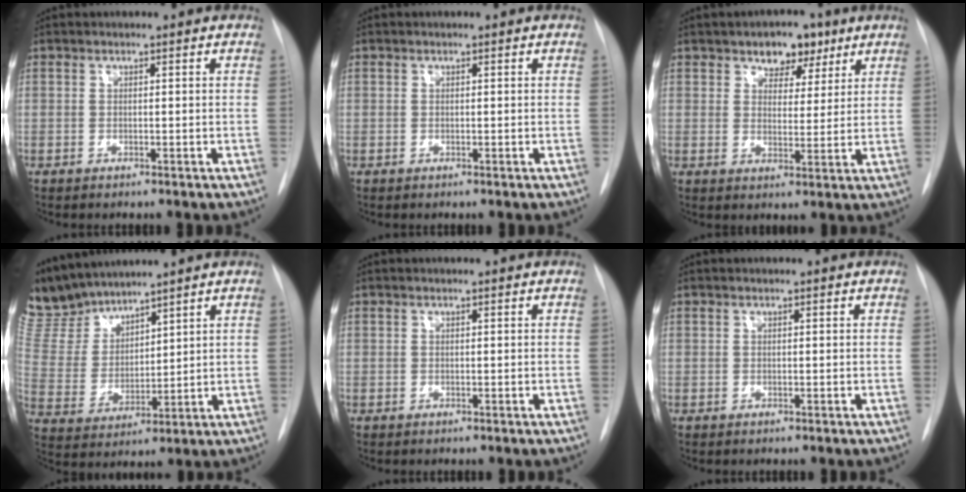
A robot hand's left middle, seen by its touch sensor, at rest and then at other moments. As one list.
[{"total": 0.0}, {"total": 5.9, "force": [3.7, 3.6, 2.9], "torque": [-0.032, 0.011, 0.057]}, {"total": 10.8, "force": [10.3, 2.6, 2.2], "torque": [-0.063, 0.004, 0.225]}, {"total": 0.0}, {"total": 0.0}]